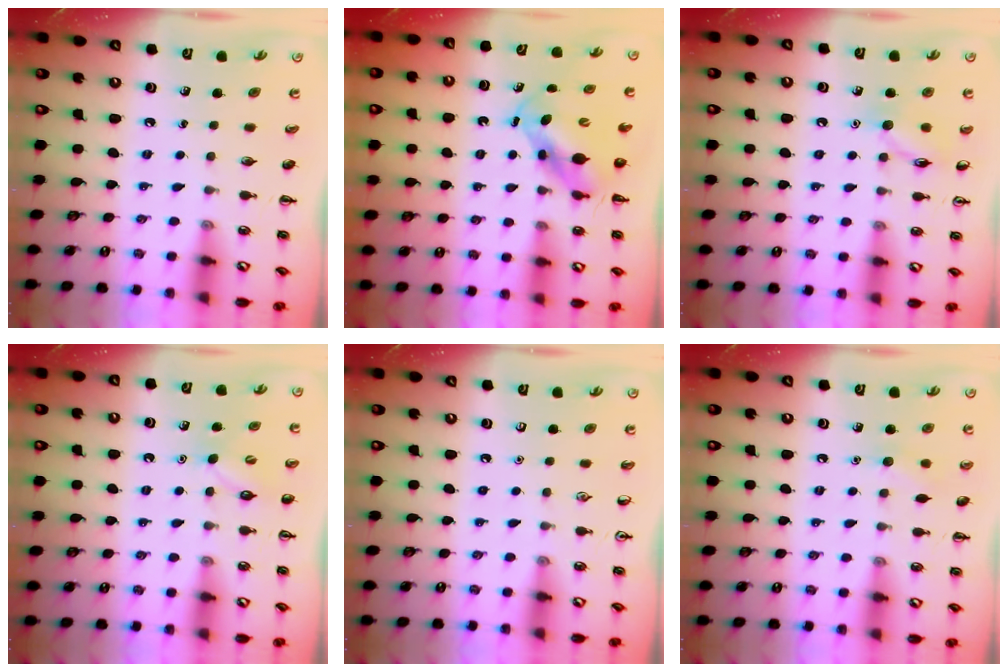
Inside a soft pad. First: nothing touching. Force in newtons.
{"total": 5.8, "press": 5.8, "slide": 0.6}
{"total": 8.1, "press": 8.1, "slide": 0.7}
{"total": 5.0, "press": 4.9, "slide": 1.3}
{"total": 0.0}
{"total": 6.5, "press": 6.3, "slide": 1.7}